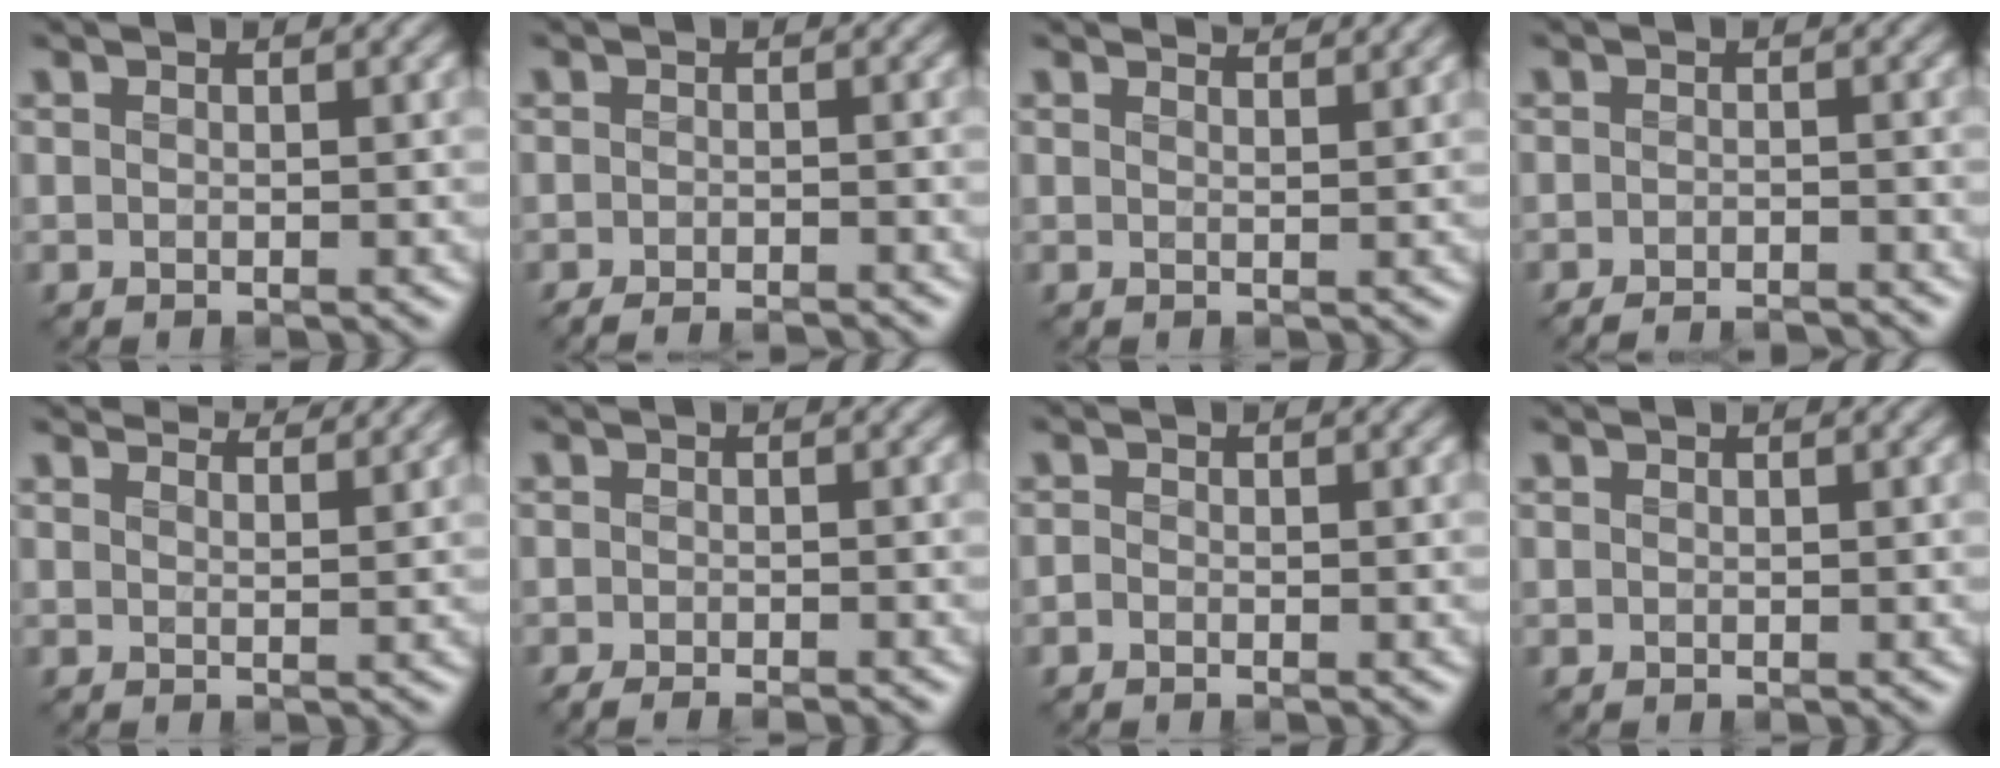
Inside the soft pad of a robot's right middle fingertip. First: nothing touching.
{"total": 2.6, "force": [-2.5, 0.1, 0.6], "torque": [0.000, -0.004, -0.039]}
{"total": 2.4, "force": [2.3, 0.2, 0.7], "torque": [-0.013, 0.003, 0.024]}
{"total": 3.1, "force": [-3.1, 0.1, 0.6], "torque": [-0.003, -0.002, -0.047]}
{"total": 4.5, "force": [4.2, 0.5, 1.4], "torque": [-0.022, 0.004, 0.042]}
{"total": 1.9, "force": [-1.8, 0.0, 0.5], "torque": [-0.005, -0.007, -0.030]}
{"total": 0.9, "force": [-0.8, 0.3, 0.2], "torque": [-0.004, -0.004, -0.019]}
{"total": 0.0}